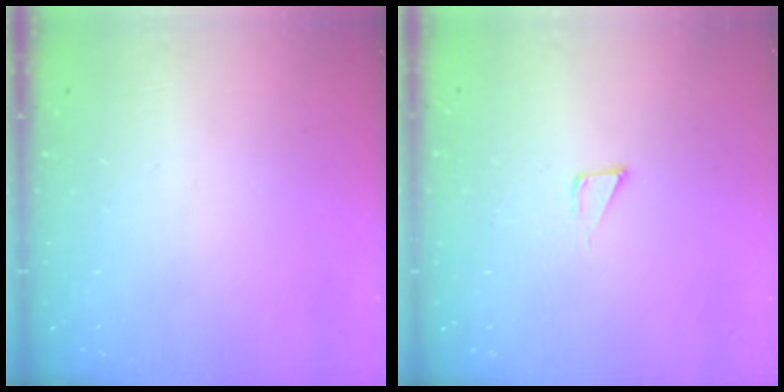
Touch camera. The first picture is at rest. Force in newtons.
{"total": 4.2, "press": 4.2, "slide": 0.4}